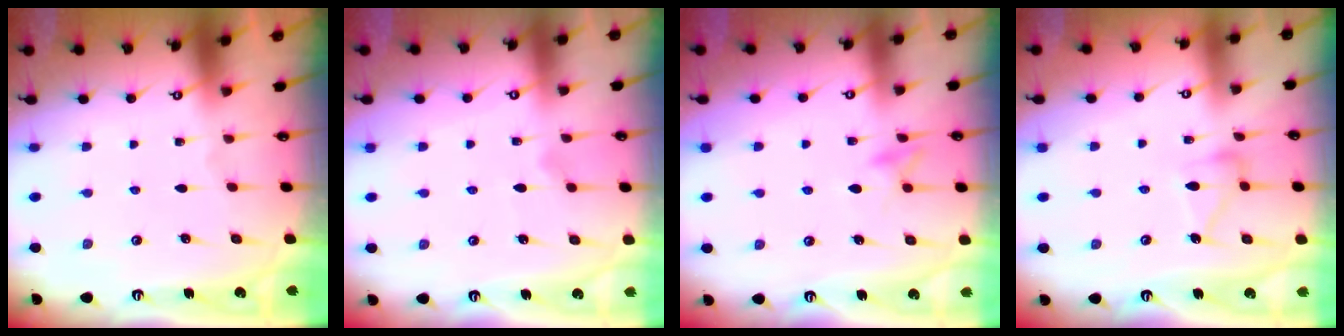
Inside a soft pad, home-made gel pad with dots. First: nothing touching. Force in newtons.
{"total": 7.5, "press": 7.5, "slide": 0.4}
{"total": 9.9, "press": 9.9, "slide": 0.9}
{"total": 10.0, "press": 10.0, "slide": 0.6}